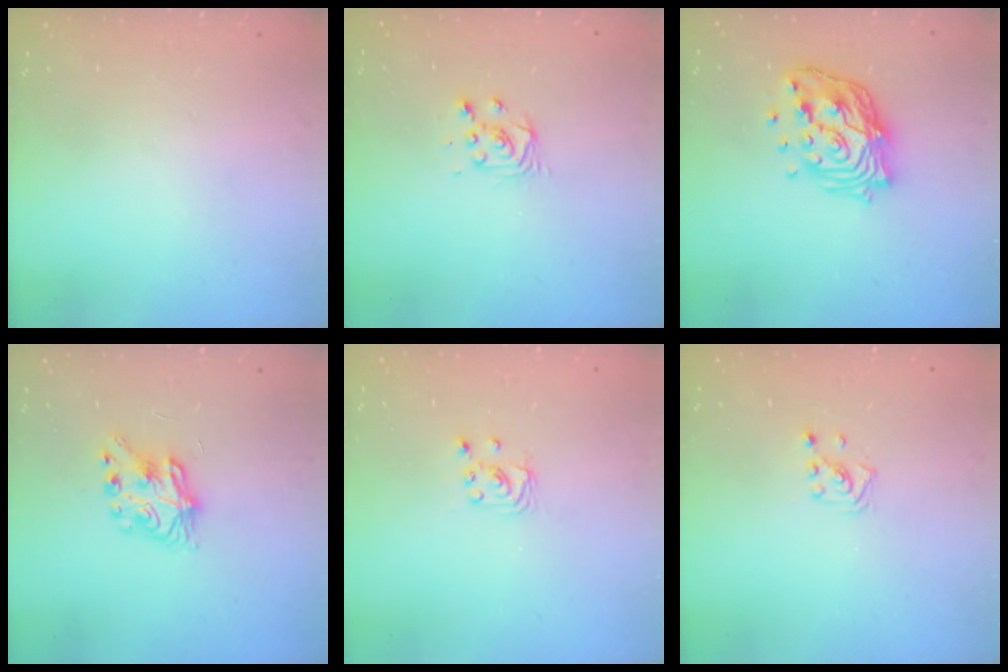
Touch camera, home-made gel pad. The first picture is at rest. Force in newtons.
{"total": 4.7, "press": 4.7, "slide": 0.5}
{"total": 15.6, "press": 15.6, "slide": 1.3}
{"total": 7.1, "press": 7.1, "slide": 0.4}
{"total": 2.2, "press": 2.2, "slide": 0.2}
{"total": 1.4, "press": 1.4, "slide": 0.1}